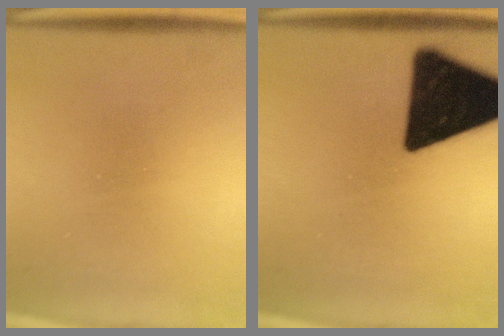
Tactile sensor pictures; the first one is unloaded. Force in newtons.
{"total": 17.7}